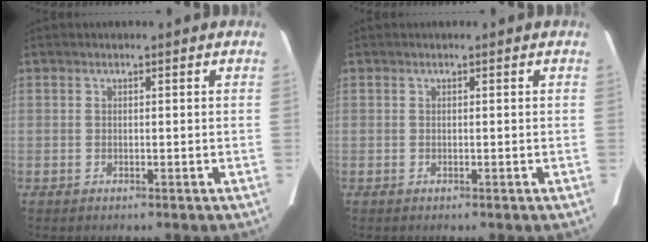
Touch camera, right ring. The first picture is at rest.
{"total": 0.0}